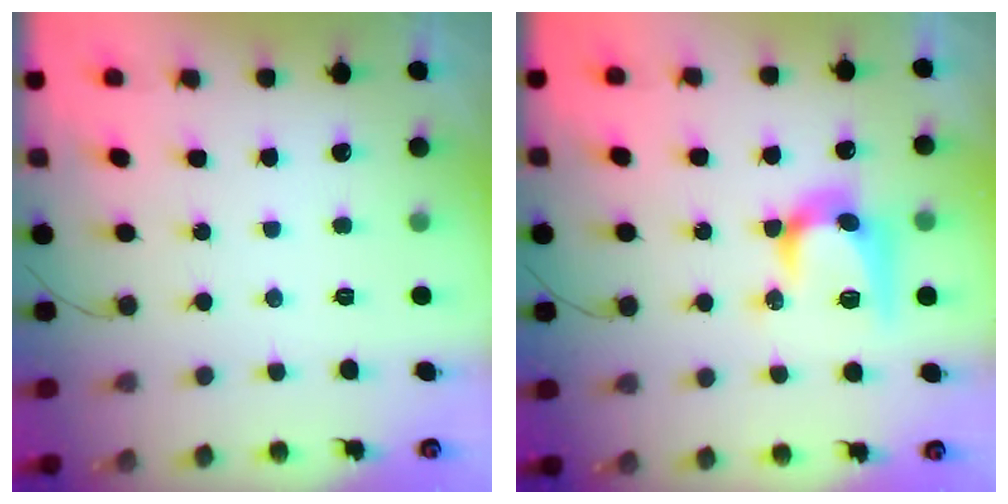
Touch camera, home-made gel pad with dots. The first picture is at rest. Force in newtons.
{"total": 11.8, "press": 11.8, "slide": 0.4}